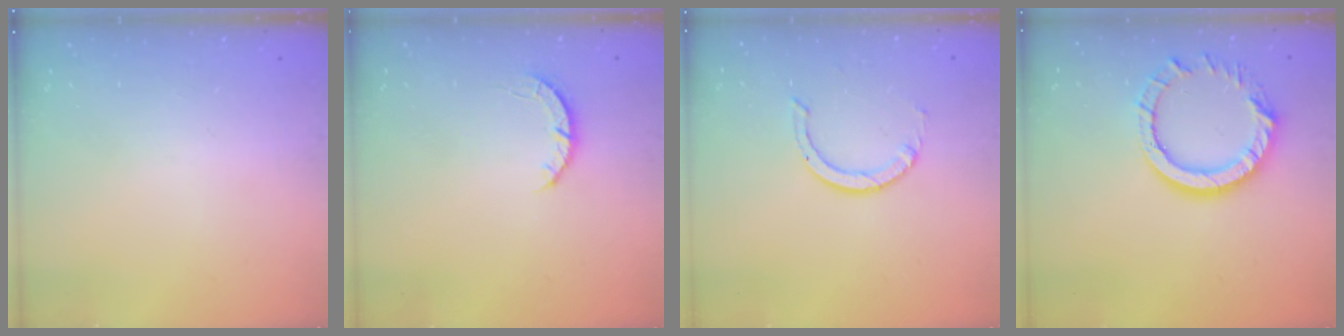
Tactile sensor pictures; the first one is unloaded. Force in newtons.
{"total": 2.7, "press": 2.6, "slide": 0.4}
{"total": 2.8, "press": 2.8, "slide": 0.2}
{"total": 12.6, "press": 12.6, "slide": 1.2}